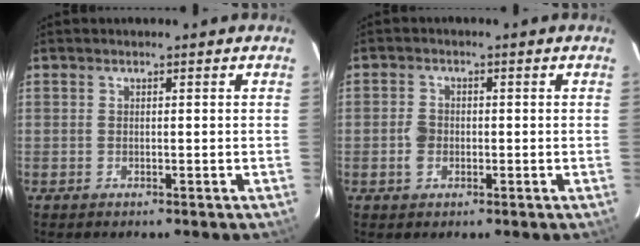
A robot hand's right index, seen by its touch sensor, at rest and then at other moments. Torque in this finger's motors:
{"motor_torque": [0.34, -0.01, 0.27, 0.05]}